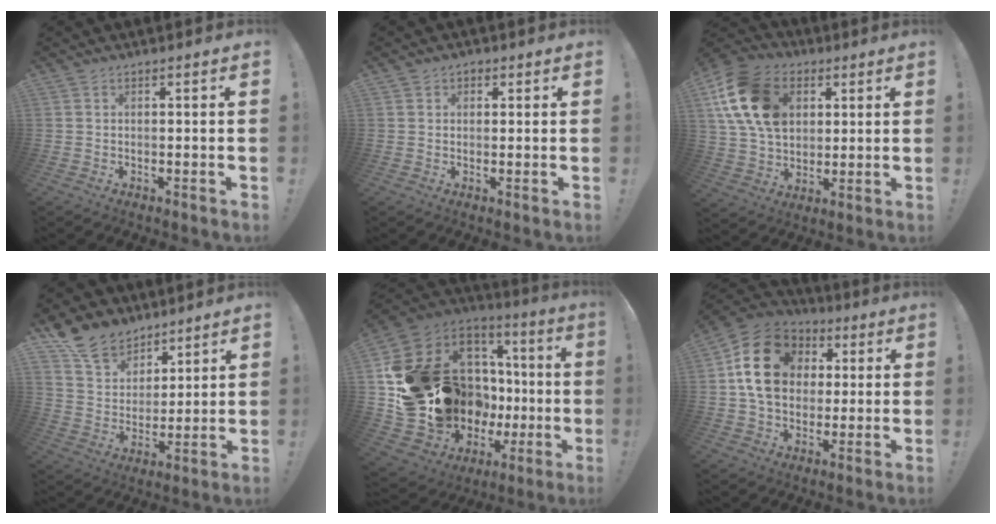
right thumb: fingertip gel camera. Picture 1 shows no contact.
{"total": 1.8, "force": [0.3, 1.6, 0.5], "torque": [0.006, -0.002, 0.003]}
{"total": 19.3, "force": [6.3, 14.1, 11.7], "torque": [-0.203, -0.018, 0.121]}
{"total": 12.3, "force": [9.5, 7.2, 2.8], "torque": [-0.048, -0.076, 0.186]}
{"total": 24.2, "force": [1.1, 19.6, 14.1], "torque": [-0.215, -0.059, 0.126]}
{"total": 18.8, "force": [3.8, 15.0, 10.6], "torque": [-0.159, 0.006, 0.079]}